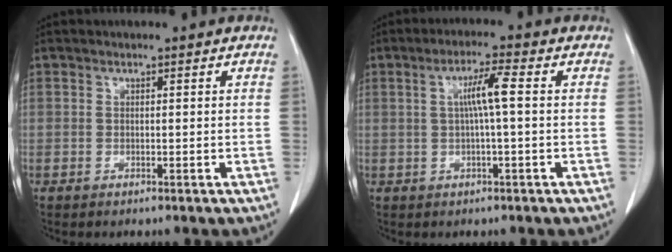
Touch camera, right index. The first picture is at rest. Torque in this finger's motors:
{"motor_torque": [0.58, -0.07, 0.25, 0.09]}